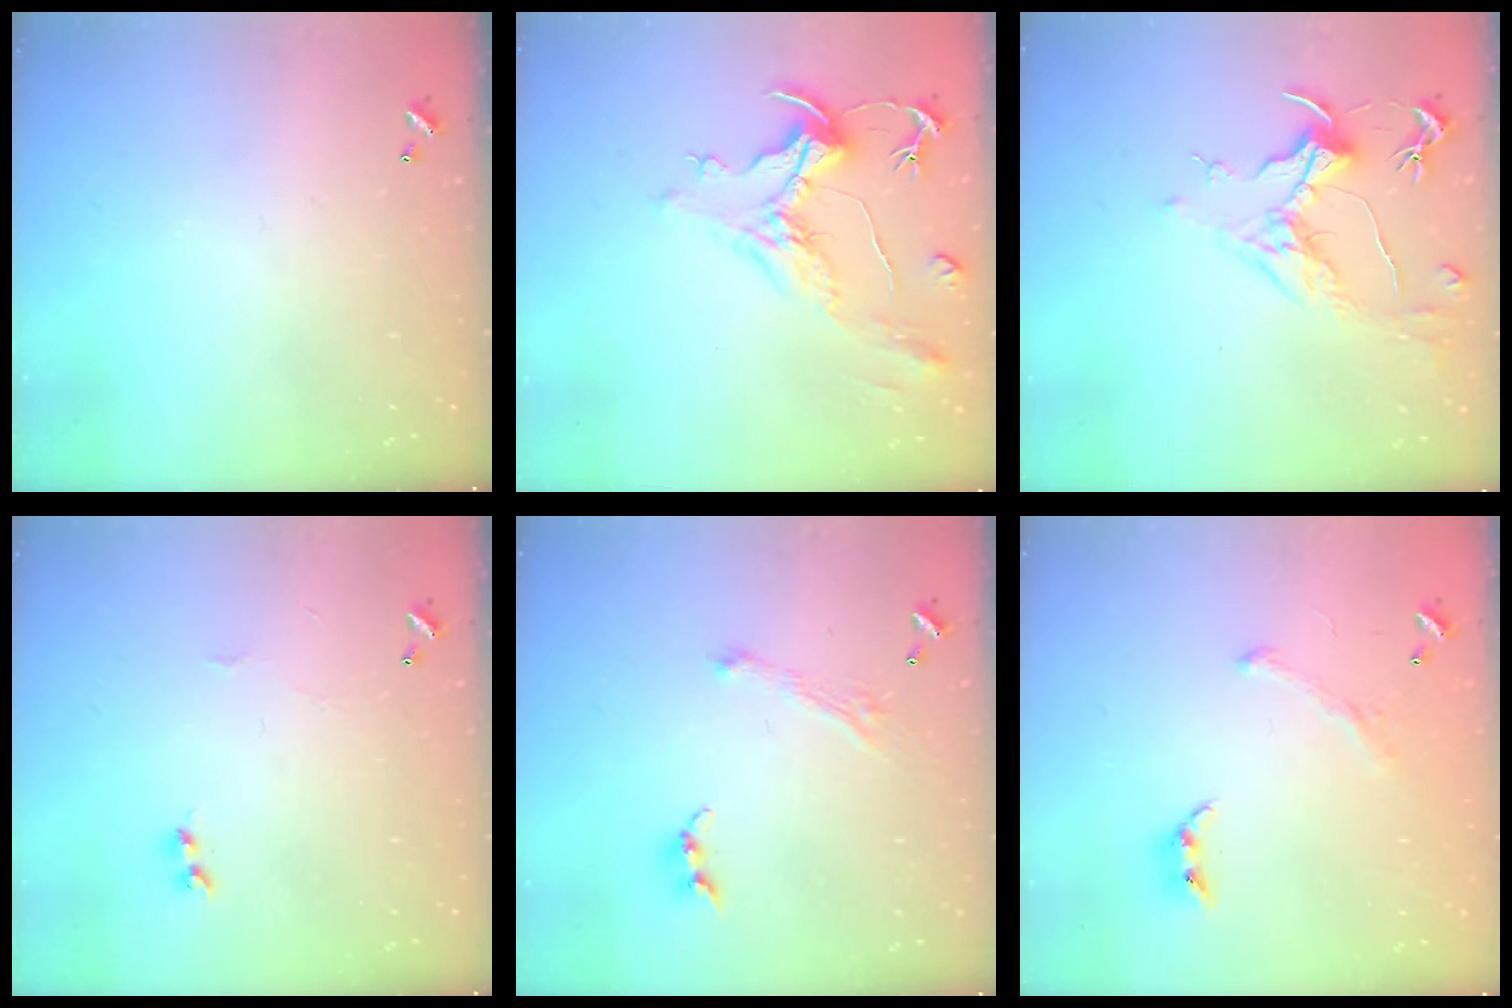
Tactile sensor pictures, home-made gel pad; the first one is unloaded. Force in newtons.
{"total": 2.2, "press": 1.7, "slide": 1.3}
{"total": 1.6, "press": 1.4, "slide": 0.9}
{"total": 2.1, "press": 2.0, "slide": 0.5}
{"total": 2.7, "press": 2.7, "slide": 0.4}
{"total": 2.2, "press": 2.0, "slide": 1.1}